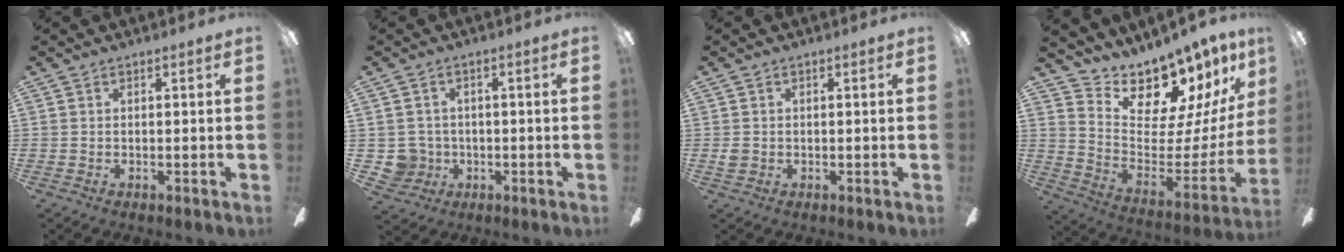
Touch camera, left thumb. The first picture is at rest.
{"total": 5.4, "force": [-0.8, 5.3, 0.6], "torque": [-0.028, 0.007, -0.011]}
{"total": 1.9, "force": [-0.4, 1.7, 0.8], "torque": [-0.005, 0.001, -0.011]}
{"total": 13.9, "force": [12.7, 4.4, 3.3], "torque": [-0.048, -0.129, 0.220]}